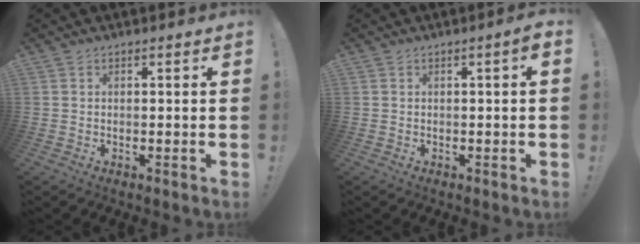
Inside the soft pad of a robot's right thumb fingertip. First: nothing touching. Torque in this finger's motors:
{"motor_torque": [0.09, 0.06, 0.08, -0.04, 0.01]}